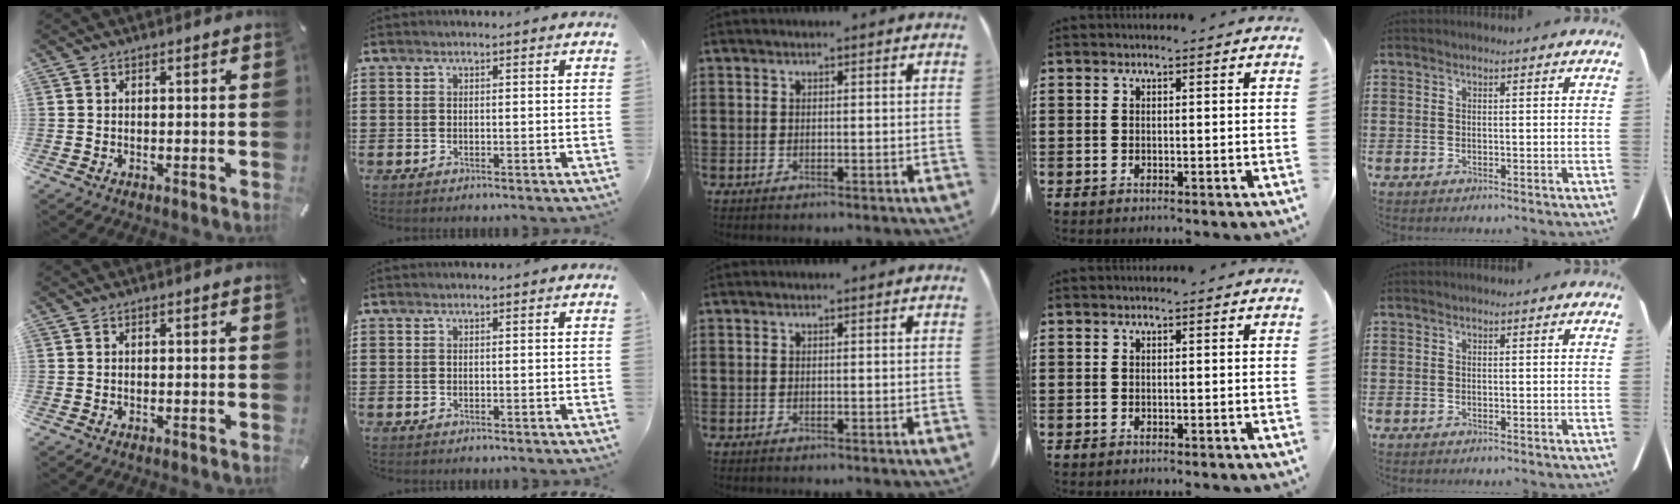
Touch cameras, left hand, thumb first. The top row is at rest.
{}